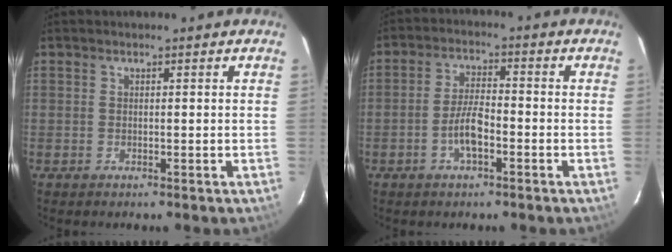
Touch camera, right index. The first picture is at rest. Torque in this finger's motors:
{"motor_torque": [1.01, -0.11, 0.14, 0.05]}